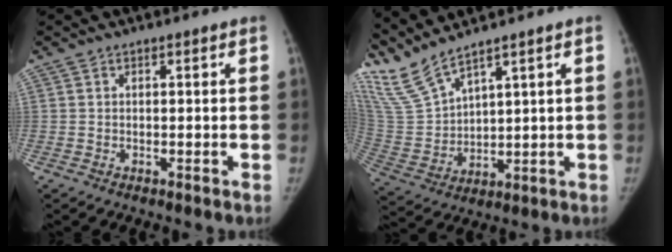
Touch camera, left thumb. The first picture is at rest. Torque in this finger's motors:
{"motor_torque": [1.04, -0.36, 1.35, -1.42, 0.45]}